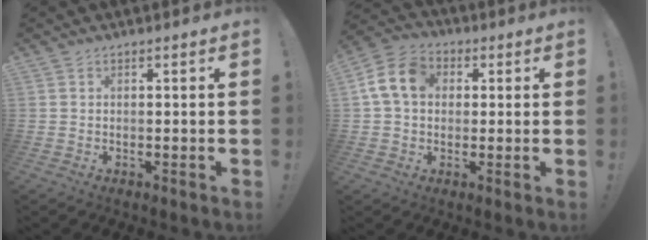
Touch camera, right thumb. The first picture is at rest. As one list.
[{"total": 11.7, "force": [2.3, 8.8, 7.4], "torque": [-0.140, 0.017, 0.050]}]